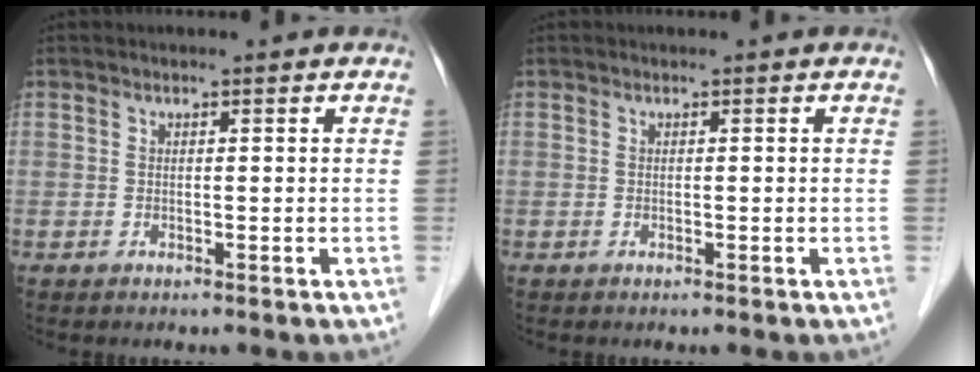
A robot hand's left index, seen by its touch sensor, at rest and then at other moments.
{"total": 0.0}